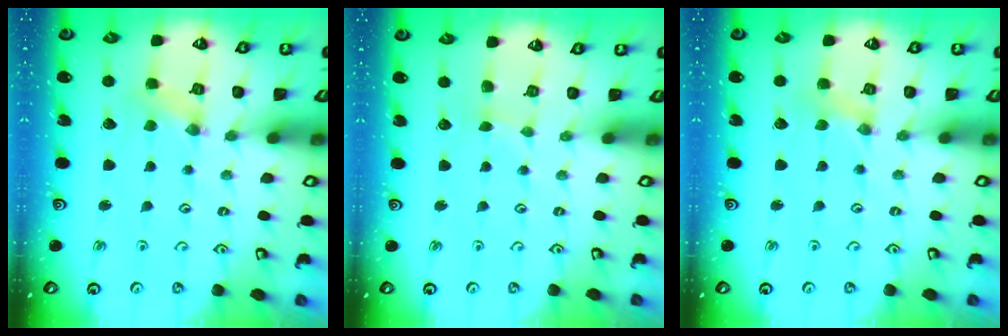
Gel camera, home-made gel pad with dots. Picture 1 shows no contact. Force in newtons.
{"total": 1.0, "press": 0.9, "slide": 0.2}
{"total": 0.0}